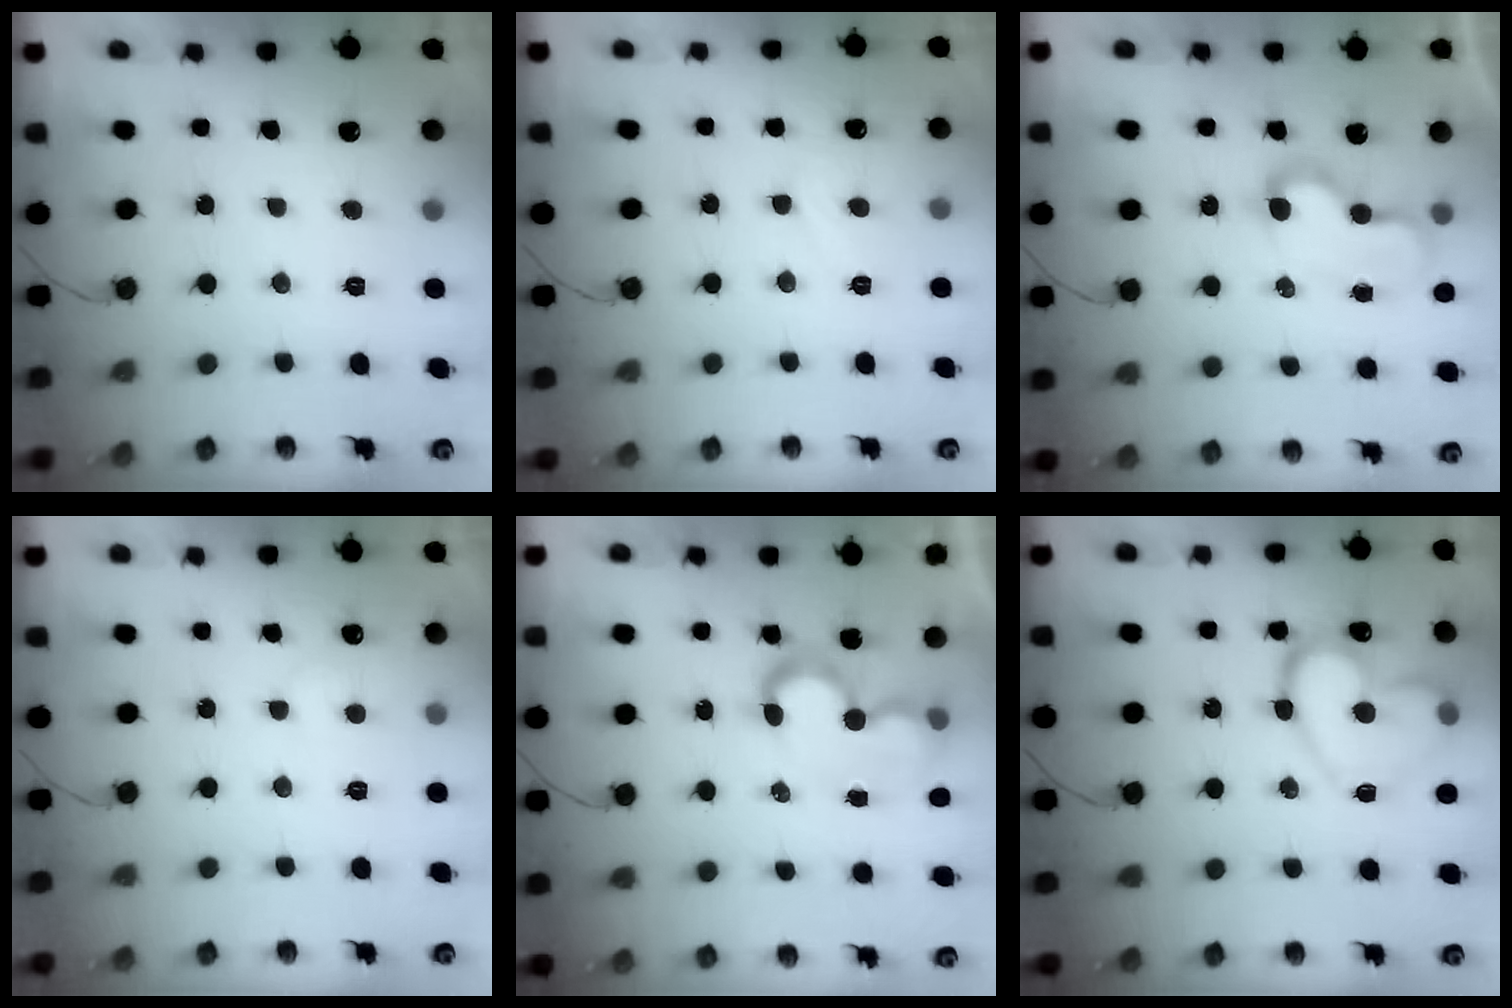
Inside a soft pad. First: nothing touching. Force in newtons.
{"total": 5.2, "press": 5.2, "slide": 0.6}
{"total": 8.1, "press": 8.1, "slide": 0.2}
{"total": 4.0, "press": 4.0, "slide": 0.2}
{"total": 9.4, "press": 9.4, "slide": 0.6}
{"total": 18.6, "press": 18.5, "slide": 2.0}